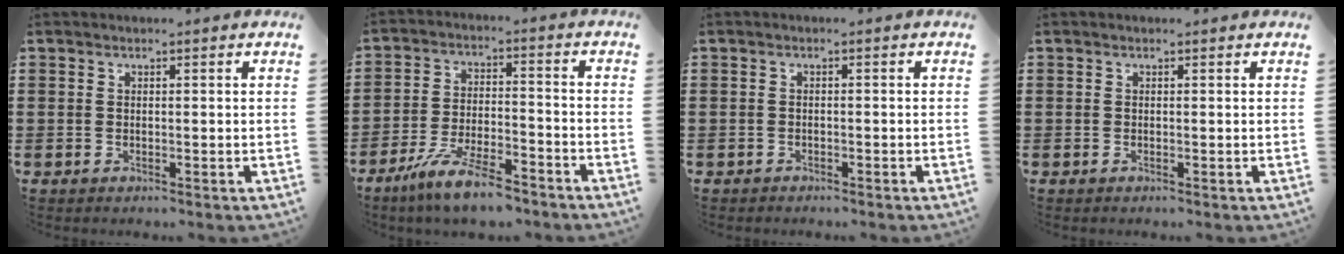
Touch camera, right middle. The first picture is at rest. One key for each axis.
{"total": 8.2, "fx": -6.7, "fy": 1.1, "fz": 4.5, "tx": -0.101, "ty": -0.001, "tz": -0.130}
{"total": 0.5, "fx": -0.5, "fy": 0.2, "fz": 0.0, "tx": -0.002, "ty": 0.000, "tz": -0.011}
{"total": 0.0}